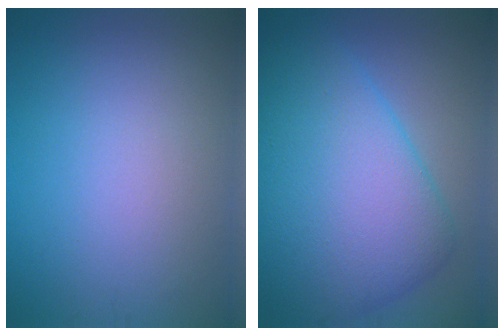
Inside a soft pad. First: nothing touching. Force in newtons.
{"total": 11.6, "press": 11.6, "slide": 0.2}